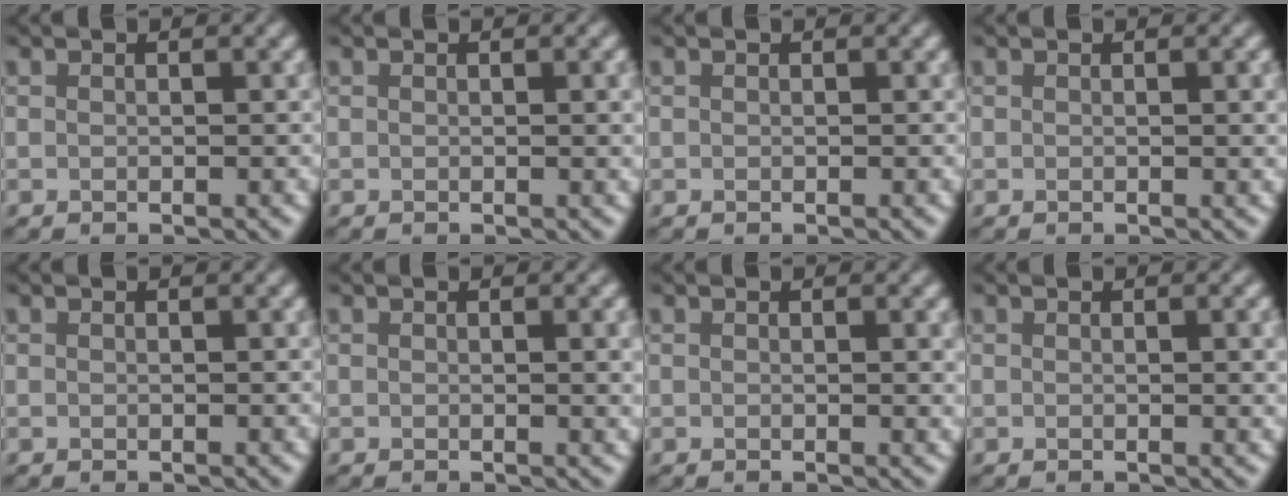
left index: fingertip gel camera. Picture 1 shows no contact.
{"total": 1.4, "force": [0.1, 0.3, 1.3], "torque": [-0.014, 0.001, 0.000]}
{"total": 0.0}
{"total": 1.4, "force": [0.2, 0.4, 1.4], "torque": [-0.014, 0.001, 0.000]}
{"total": 0.0}
{"total": 2.1, "force": [0.2, 0.6, 2.0], "torque": [-0.018, 0.000, -0.001]}
{"total": 1.1, "force": [0.2, 0.3, 1.0], "torque": [-0.009, -0.001, 0.000]}
{"total": 1.9, "force": [0.2, 0.5, 1.8], "torque": [-0.018, 0.001, 0.000]}